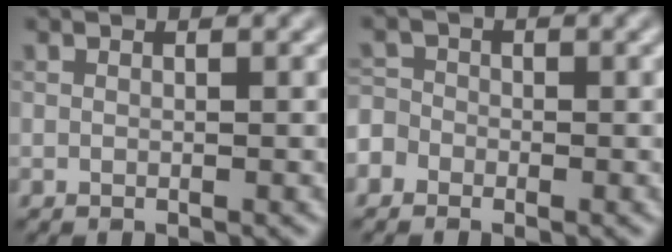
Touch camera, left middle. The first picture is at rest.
{"total": 2.4, "force": [-1.5, 1.8, 0.5], "torque": [-0.004, 0.008, -0.031]}